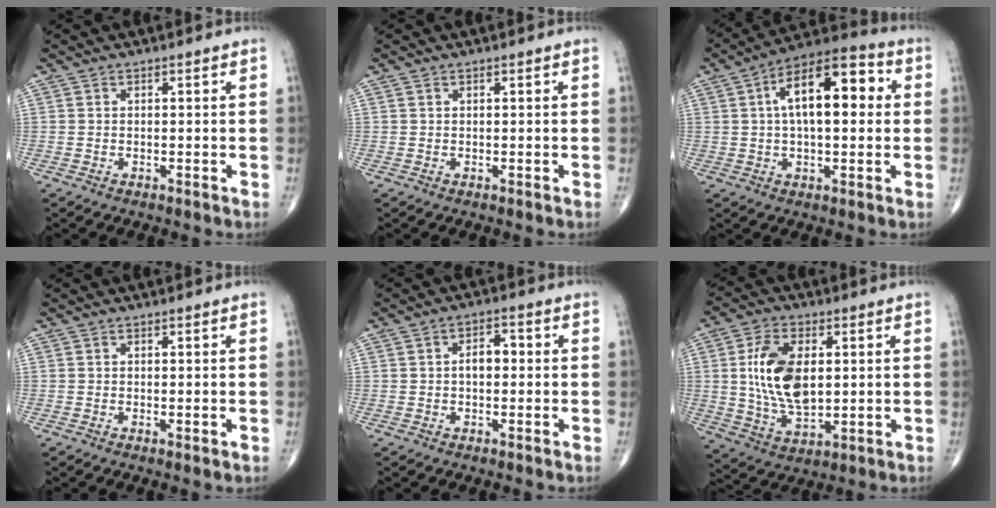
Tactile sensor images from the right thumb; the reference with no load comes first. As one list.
[{"total": 0.0}, {"total": 16.1, "force": [2.9, 7.4, 14.0], "torque": [-0.206, 0.029, 0.038]}, {"total": 0.8, "force": [-0.1, 0.1, 0.8], "torque": [-0.015, -0.005, -0.002]}, {"total": 4.0, "force": [0.1, 2.4, 3.2], "torque": [-0.044, 0.015, -0.004]}, {"total": 14.0, "force": [1.9, 7.8, 11.4], "torque": [-0.208, -0.010, 0.041]}]